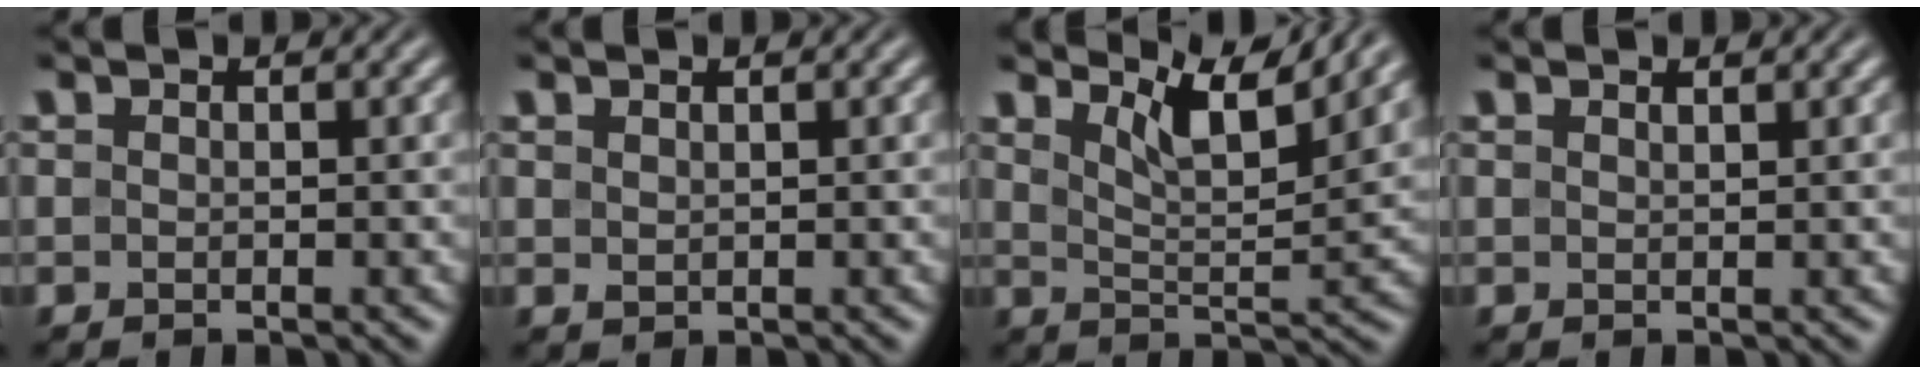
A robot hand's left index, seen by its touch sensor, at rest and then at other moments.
{"total": 0.7, "force": [0.5, 0.3, 0.3], "torque": [-0.009, -0.001, 0.014]}
{"total": 5.4, "force": [4.2, 0.9, 3.3], "torque": [-0.067, -0.001, 0.071]}
{"total": 0.5, "force": [0.5, 0.0, 0.2], "torque": [-0.007, -0.001, 0.011]}